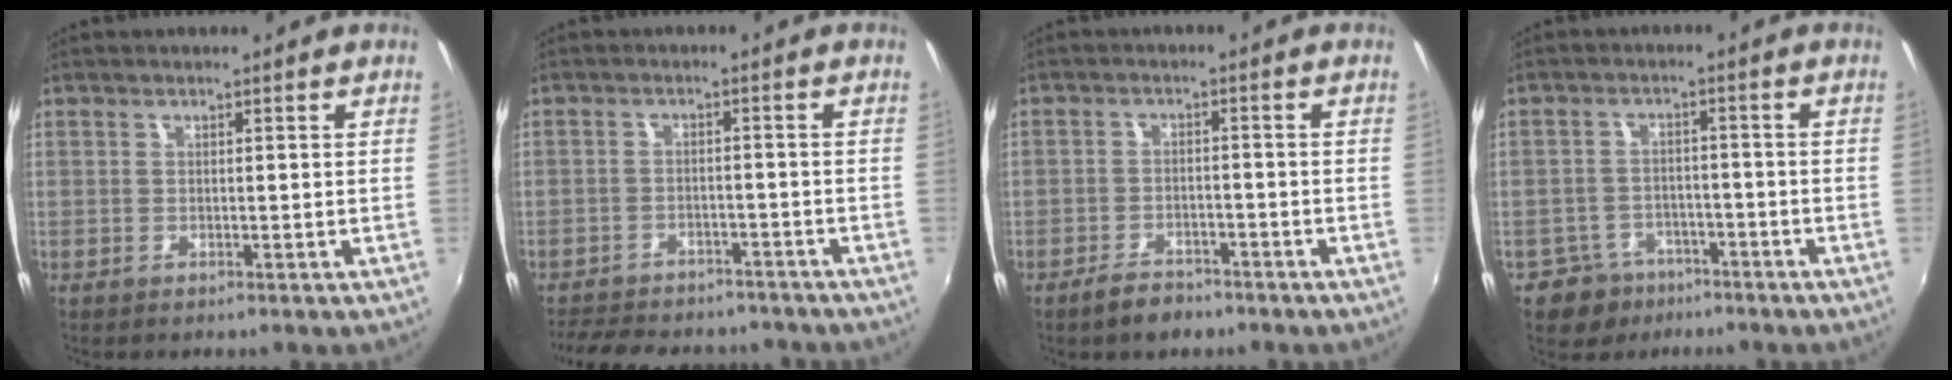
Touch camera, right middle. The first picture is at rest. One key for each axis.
{"total": 15.6, "fx": -13.2, "fy": 5.8, "fz": 5.9, "tx": -0.136, "ty": -0.005, "tz": -0.181}
{"total": 4.9, "fx": -3.8, "fy": 2.3, "fz": 2.0, "tx": -0.053, "ty": 0.003, "tz": -0.060}
{"total": 6.3, "fx": -4.3, "fy": 4.5, "fz": 0.8, "tx": -0.032, "ty": 0.018, "tz": -0.066}